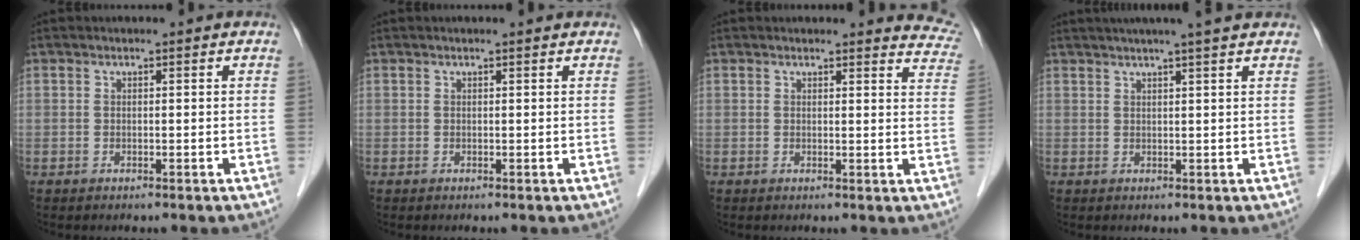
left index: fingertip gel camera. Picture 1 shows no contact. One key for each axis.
{"total": 0.8, "fx": 0.8, "fy": 0.0, "fz": 0.3, "tx": -0.010, "ty": 0.004, "tz": 0.011}
{"total": 7.4, "fx": 7.2, "fy": 1.7, "fz": 0.6, "tx": 0.032, "ty": -0.033, "tz": 0.037}
{"total": 7.5, "fx": 6.3, "fy": -0.7, "fz": 4.1, "tx": -0.059, "ty": 0.027, "tz": 0.076}